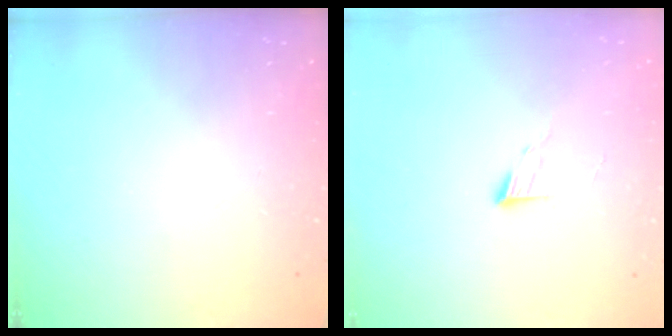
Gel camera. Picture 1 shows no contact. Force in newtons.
{"total": 6.2, "press": 6.2, "slide": 0.6}